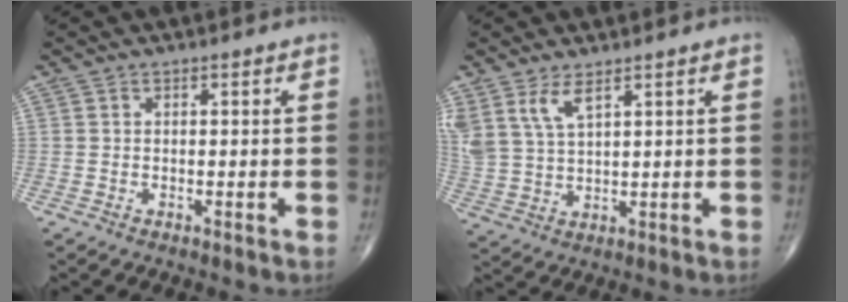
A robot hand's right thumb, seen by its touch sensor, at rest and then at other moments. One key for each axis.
{"total": 7.1, "fx": 4.3, "fy": 2.7, "fz": 4.9, "tx": -0.106, "ty": -0.016, "tz": 0.097}